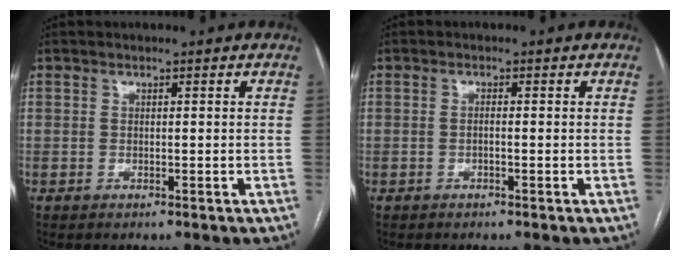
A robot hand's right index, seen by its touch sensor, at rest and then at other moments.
{"total": 0.9, "force": [-0.5, 0.2, 0.7], "torque": [-0.014, 0.002, -0.008]}